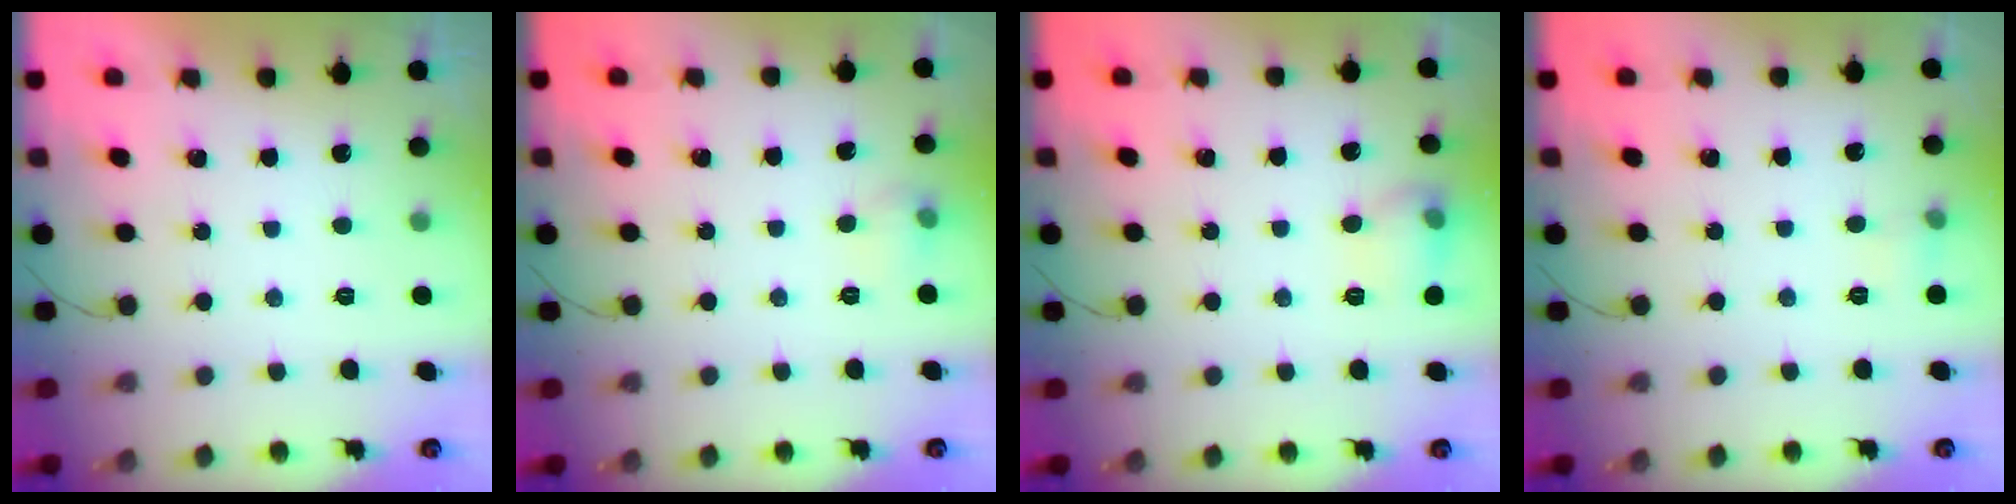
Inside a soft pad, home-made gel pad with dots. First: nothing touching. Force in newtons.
{"total": 6.3, "press": 4.8, "slide": 4.0}
{"total": 8.3, "press": 8.2, "slide": 1.0}
{"total": 4.1, "press": 3.9, "slide": 1.2}